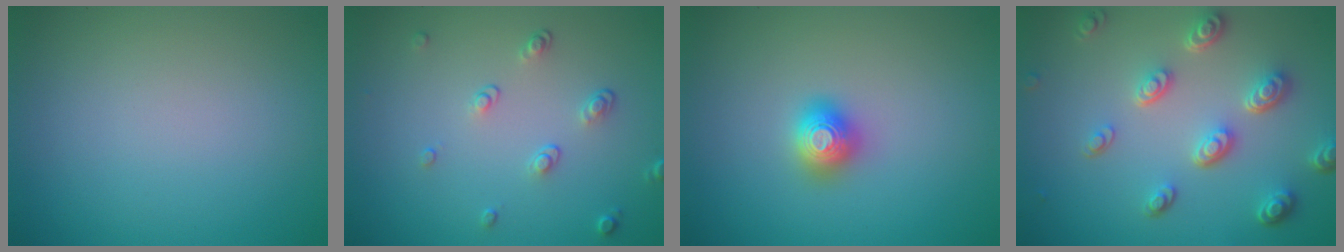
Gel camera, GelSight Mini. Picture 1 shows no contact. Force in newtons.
{"total": 1.8, "press": 1.3, "slide": 1.2}
{"total": 2.0, "press": 2.0, "slide": 0.1}
{"total": 4.8, "press": 3.7, "slide": 3.0}